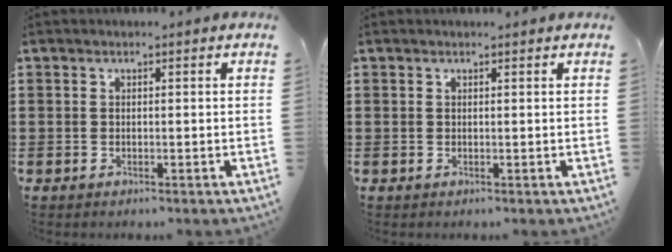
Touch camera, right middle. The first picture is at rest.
{"total": 0.0}